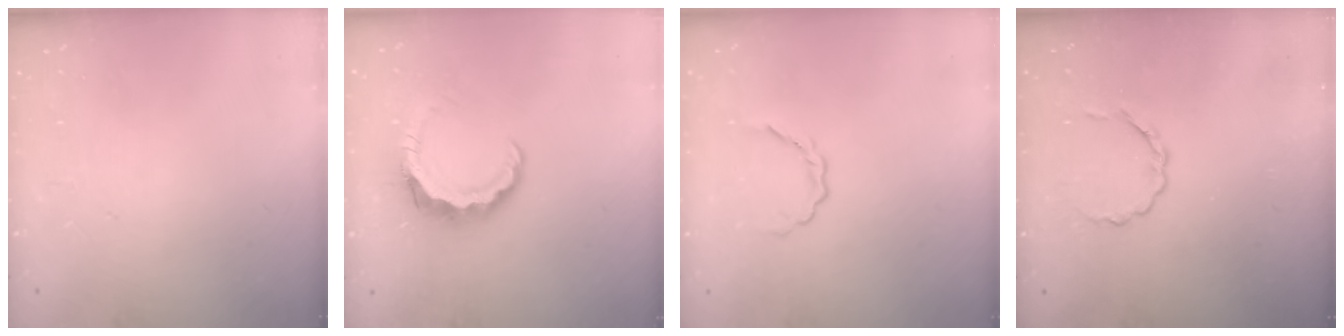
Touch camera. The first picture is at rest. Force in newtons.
{"total": 8.2, "press": 8.2, "slide": 1.1}
{"total": 2.8, "press": 2.7, "slide": 0.8}
{"total": 3.0, "press": 2.8, "slide": 1.1}